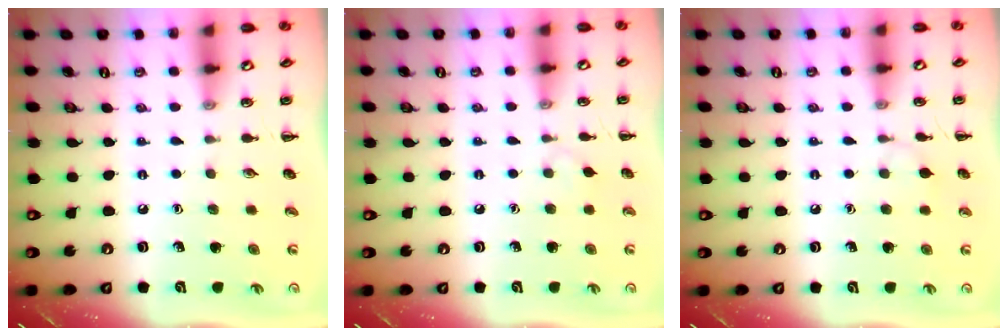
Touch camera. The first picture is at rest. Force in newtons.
{"total": 2.9, "press": 2.7, "slide": 1.2}
{"total": 5.1, "press": 4.9, "slide": 1.4}